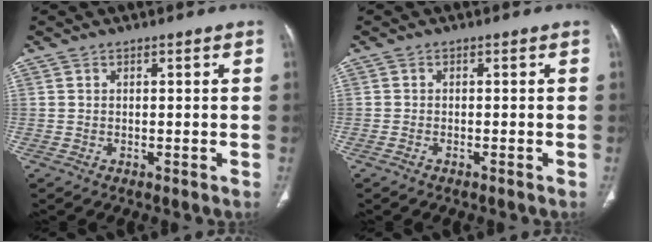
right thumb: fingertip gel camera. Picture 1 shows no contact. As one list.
[{"total": 0.6, "force": [-0.5, 0.2, 0.3], "torque": [-0.015, 0.004, -0.008]}]